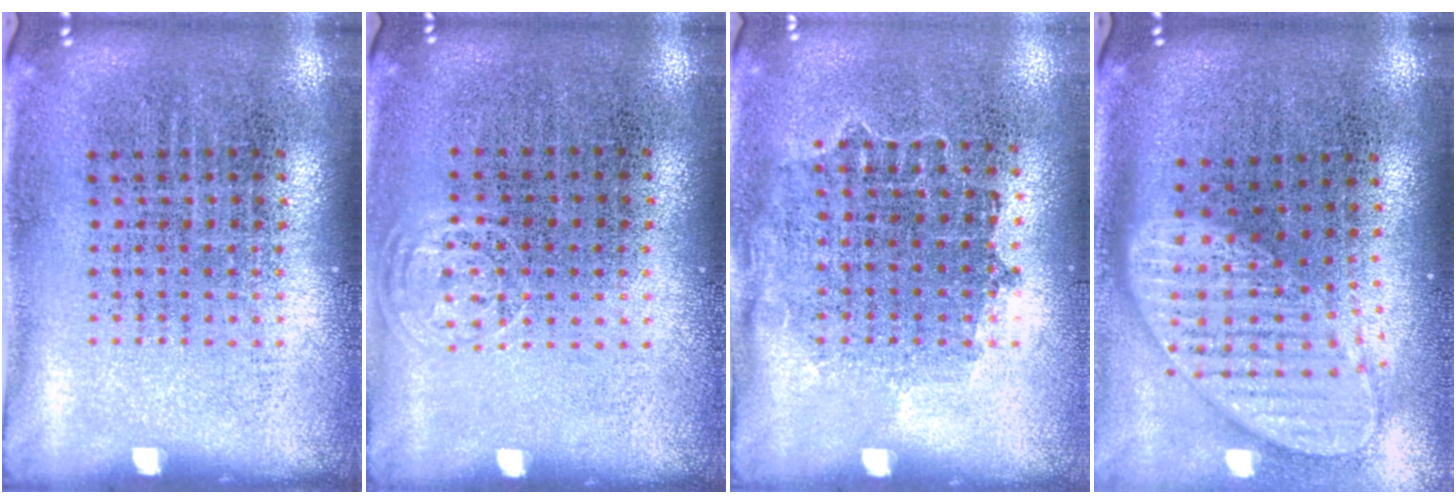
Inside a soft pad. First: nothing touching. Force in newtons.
{"total": 0.7, "press": 0.6, "slide": 0.4}
{"total": 0.8, "press": 0.8, "slide": 0.3}
{"total": 2.0, "press": 1.6, "slide": 1.2}